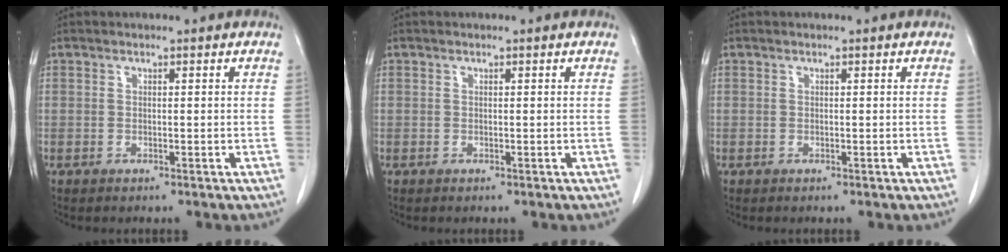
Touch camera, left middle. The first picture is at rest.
{"total": 0.0}
{"total": 0.0}